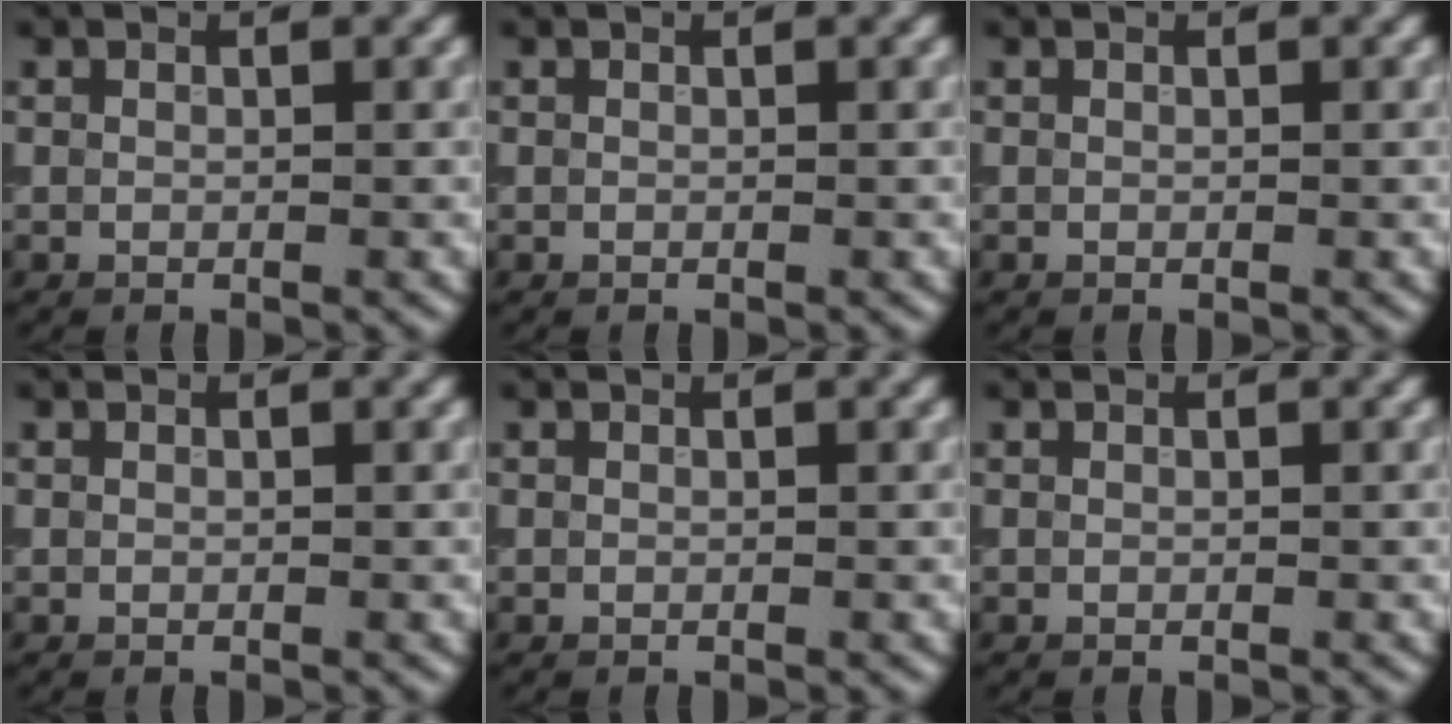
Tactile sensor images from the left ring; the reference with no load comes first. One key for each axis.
{"total": 0.0}
{"total": 0.0}
{"total": 0.0}
{"total": 0.0}
{"total": 0.0}